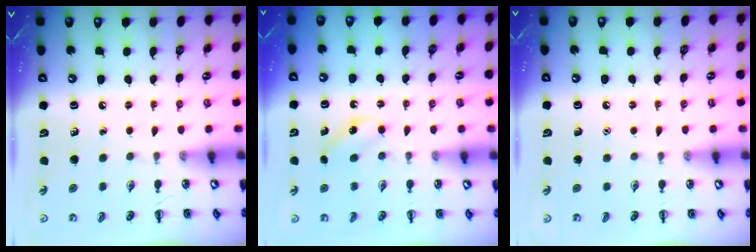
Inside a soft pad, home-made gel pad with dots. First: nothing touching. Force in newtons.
{"total": 4.1, "press": 4.0, "slide": 1.1}
{"total": 1.5, "press": 1.5, "slide": 0.1}